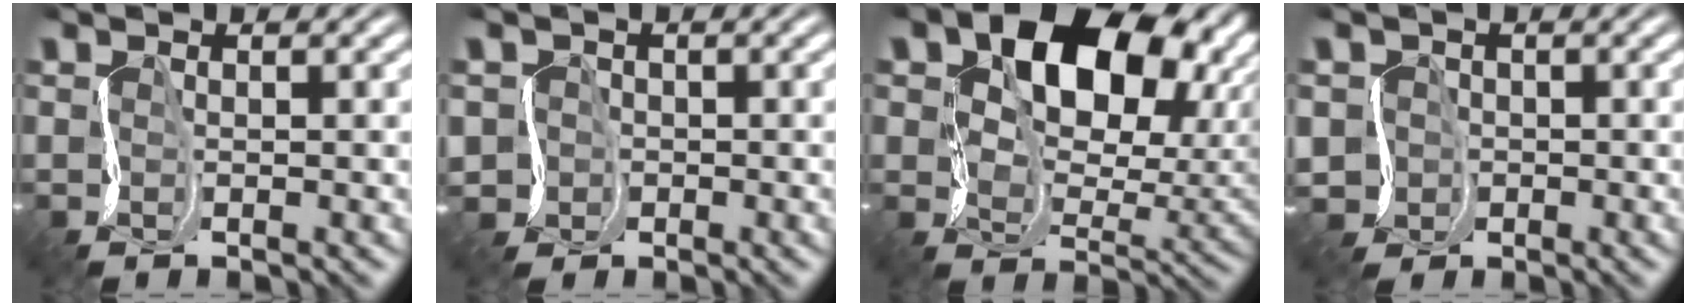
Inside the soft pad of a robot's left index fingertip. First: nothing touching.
{"total": 1.6, "force": [-0.9, 1.3, -0.6], "torque": [0.004, -0.006, -0.010]}
{"total": 10.6, "force": [4.3, 6.8, 6.9], "torque": [-0.116, -0.006, 0.081]}
{"total": 2.0, "force": [-1.0, 1.7, -0.5], "torque": [-0.005, -0.006, -0.011]}